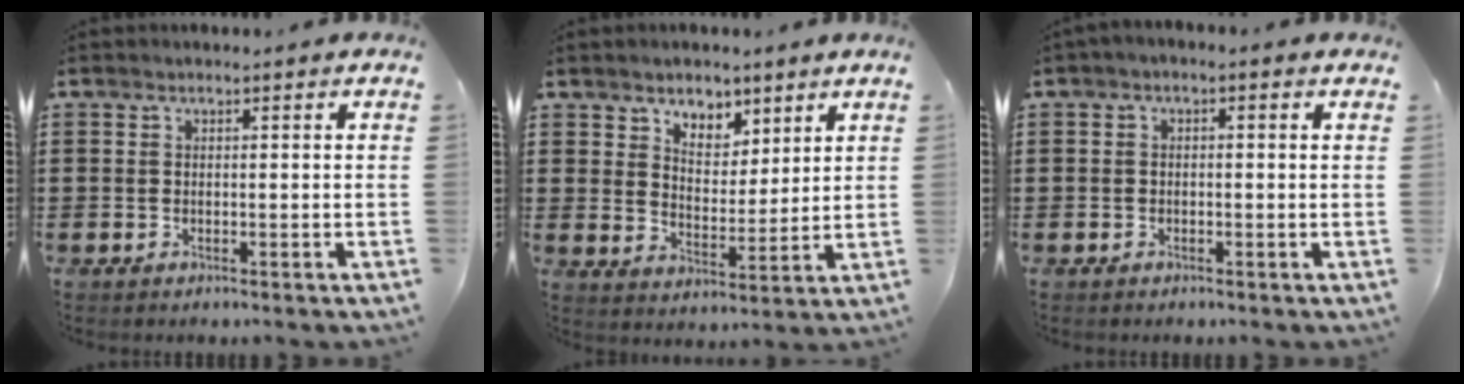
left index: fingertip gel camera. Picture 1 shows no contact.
{"total": 4.7, "force": [3.8, 2.8, 0.2], "torque": [-0.019, -0.008, 0.067]}
{"total": 0.8, "force": [-0.6, 0.2, 0.6], "torque": [-0.011, -0.002, -0.011]}